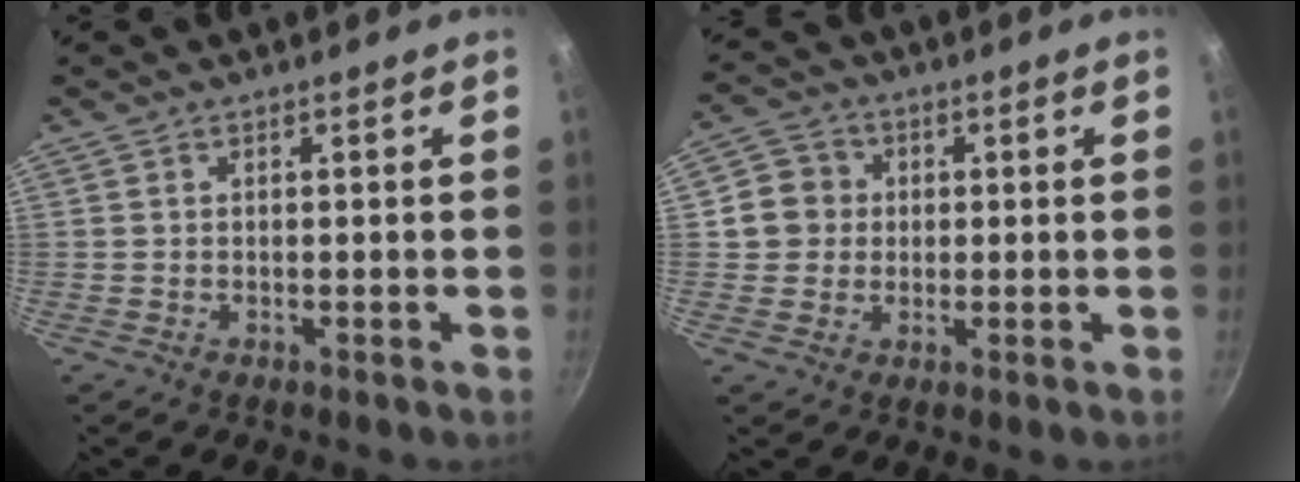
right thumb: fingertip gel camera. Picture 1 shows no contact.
{"total": 6.3, "force": [0.8, 6.0, 1.8], "torque": [0.004, 0.008, 0.003]}